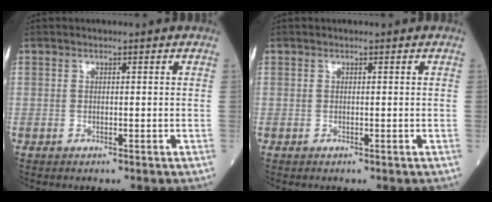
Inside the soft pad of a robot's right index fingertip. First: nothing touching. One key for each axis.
{"total": 0.0}